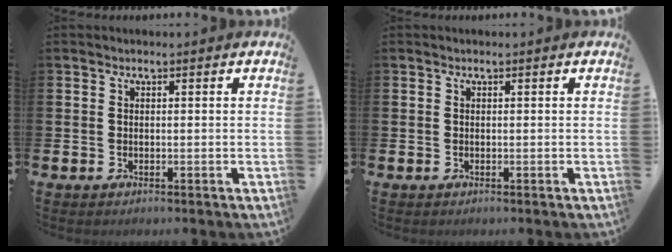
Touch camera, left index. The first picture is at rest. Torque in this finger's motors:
{"motor_torque": [0.00, 0.00, 0.00, 0.00]}